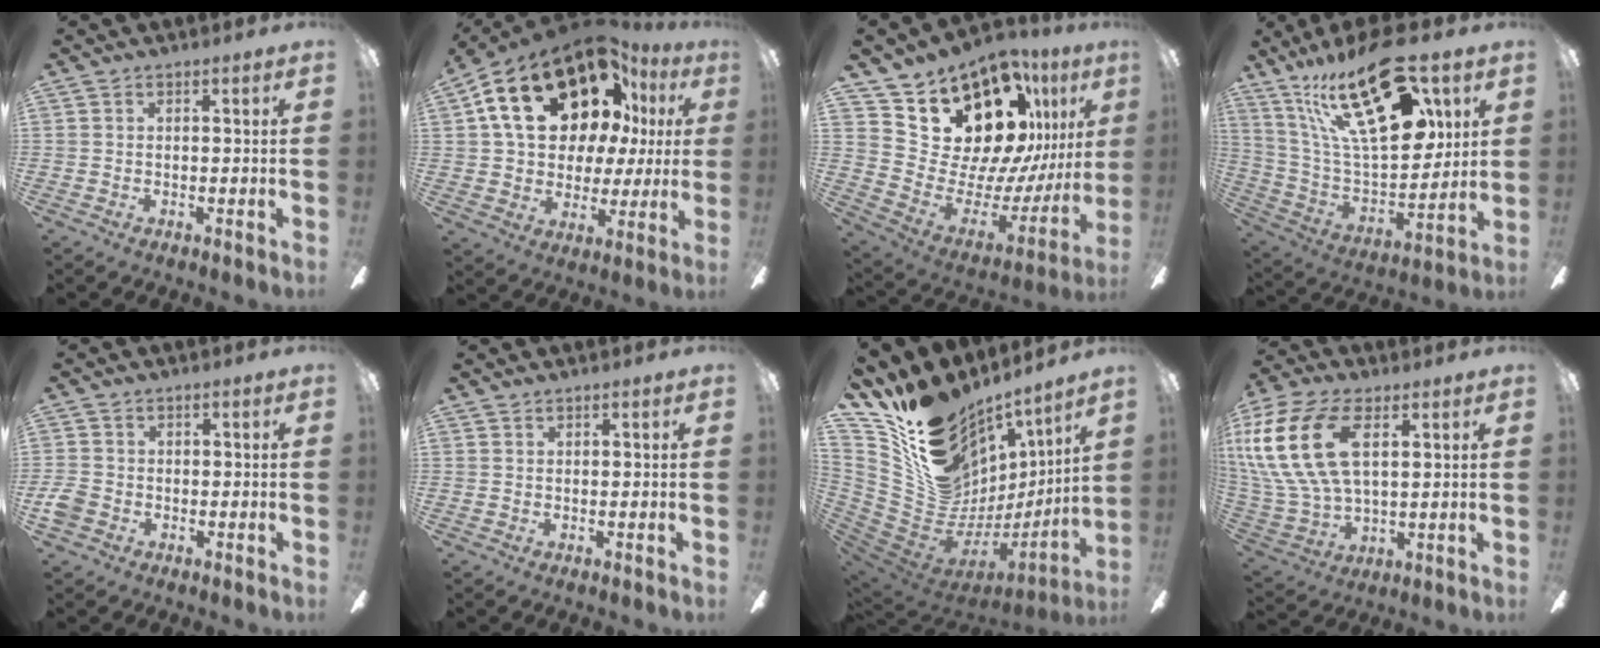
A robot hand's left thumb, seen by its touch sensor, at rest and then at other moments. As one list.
[{"total": 23.8, "force": [11.8, 14.9, 14.3], "torque": [-0.253, -0.055, 0.221]}, {"total": 19.6, "force": [12.8, 10.9, 10.1], "torque": [-0.156, -0.103, 0.251]}, {"total": 30.0, "force": [15.1, 12.5, 22.7], "torque": [-0.419, -0.083, 0.252]}, {"total": 3.7, "force": [-1.4, 2.9, 1.9], "torque": [-0.041, 0.006, -0.026]}, {"total": 0.0}, {"total": 16.7, "force": [11.8, 10.8, 4.9], "torque": [-0.077, -0.125, 0.243]}, {"total": 22.6, "force": [6.9, 13.0, 17.1], "torque": [-0.373, -0.003, 0.120]}]